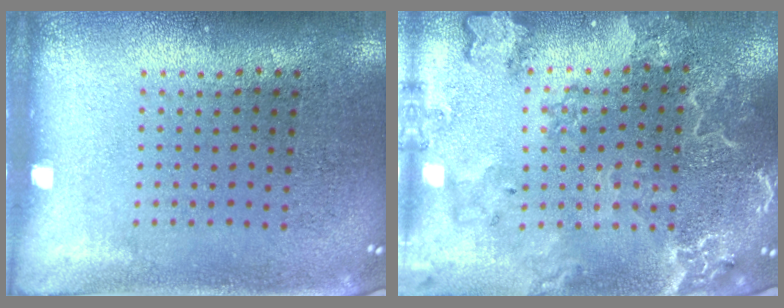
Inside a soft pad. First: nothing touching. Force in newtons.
{"total": 2.6, "press": 2.4, "slide": 0.8}